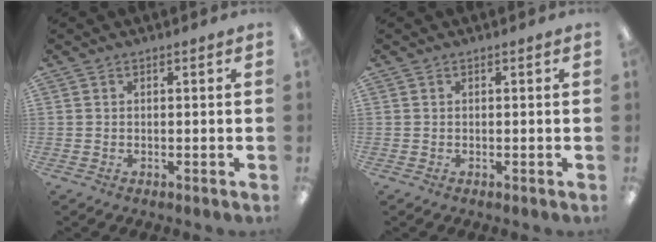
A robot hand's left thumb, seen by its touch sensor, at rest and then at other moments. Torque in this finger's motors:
{"motor_torque": [0.03, 0.00, 0.02, 0.15, 0.00]}